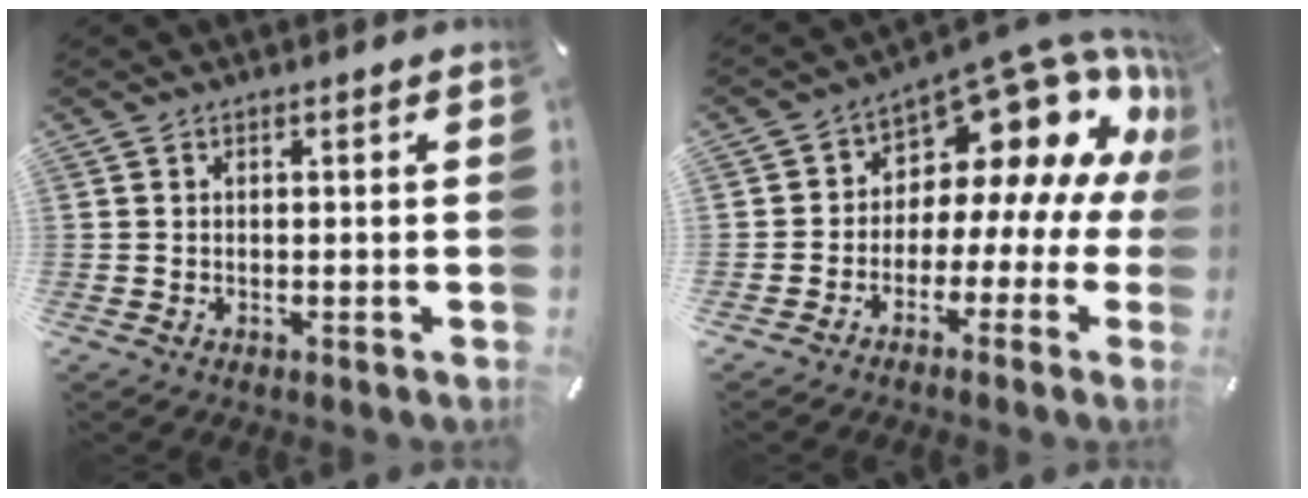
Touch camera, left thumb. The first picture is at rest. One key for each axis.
{"total": 15.4, "fx": 7.9, "fy": 9.0, "fz": 9.7, "tx": -0.144, "ty": -0.071, "tz": 0.133}